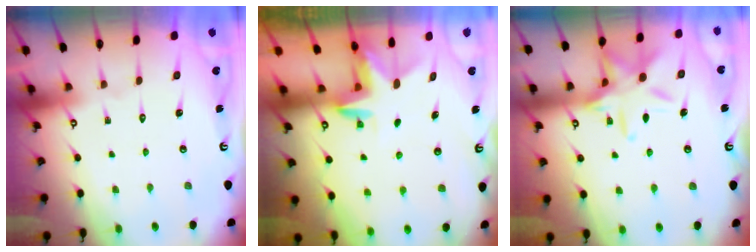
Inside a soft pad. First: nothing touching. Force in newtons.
{"total": 3.0, "press": 3.0, "slide": 0.2}
{"total": 14.0, "press": 14.0, "slide": 0.9}